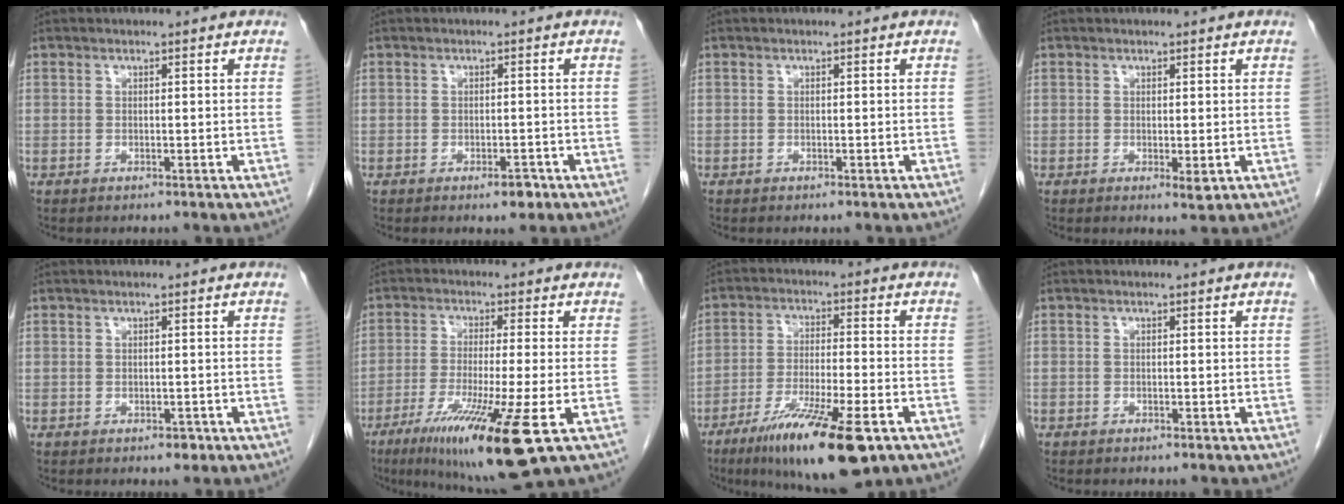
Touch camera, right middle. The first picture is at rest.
{"total": 2.0, "force": [-1.2, 0.9, 1.4], "torque": [-0.017, 0.001, -0.014]}
{"total": 0.0}
{"total": 1.6, "force": [-0.3, 0.5, 1.4], "torque": [-0.020, -0.005, 0.000]}
{"total": 1.2, "force": [-0.7, 0.7, 0.7], "torque": [-0.009, 0.001, -0.005]}
{"total": 14.4, "force": [-6.7, -0.2, 12.8], "torque": [-0.221, -0.047, -0.111]}
{"total": 15.0, "force": [-8.8, 2.0, 12.0], "torque": [-0.199, -0.034, -0.144]}
{"total": 0.0}